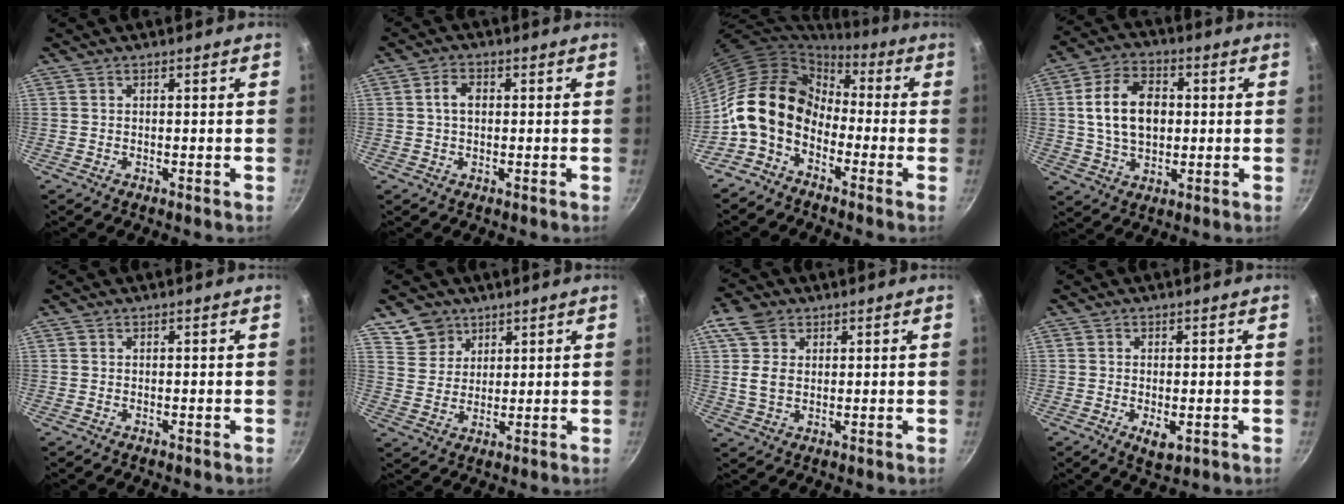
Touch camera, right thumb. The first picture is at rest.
{"total": 3.6, "force": [0.4, 2.4, 2.6], "torque": [-0.038, 0.009, 0.003]}
{"total": 12.6, "force": [-2.1, 9.3, 8.2], "torque": [-0.120, 0.034, -0.058]}
{"total": 12.9, "force": [1.3, 8.6, 9.5], "torque": [-0.146, 0.012, 0.017]}
{"total": 0.0}
{"total": 6.8, "force": [4.5, 5.0, 1.2], "torque": [0.003, -0.008, 0.090]}
{"total": 7.5, "force": [2.3, 5.4, 4.6], "torque": [-0.074, -0.001, 0.039]}
{"total": 3.7, "force": [-0.9, 1.8, 3.1], "torque": [-0.051, -0.012, -0.009]}